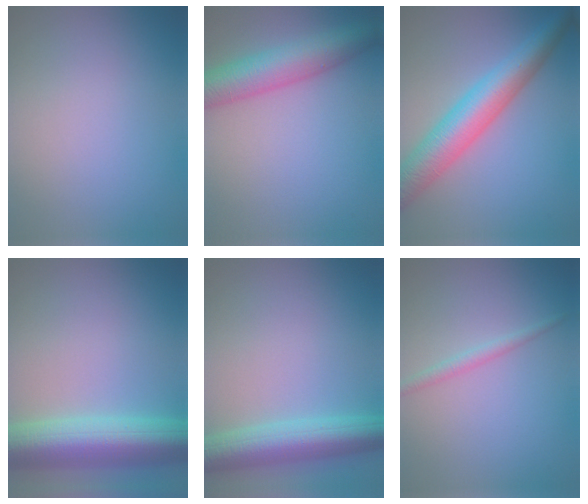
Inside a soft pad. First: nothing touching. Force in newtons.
{"total": 6.4, "press": 6.4, "slide": 0.3}
{"total": 6.9, "press": 6.9, "slide": 0.2}
{"total": 9.5, "press": 9.5, "slide": 0.3}
{"total": 6.6, "press": 6.6, "slide": 0.2}
{"total": 1.3, "press": 1.3, "slide": 0.0}